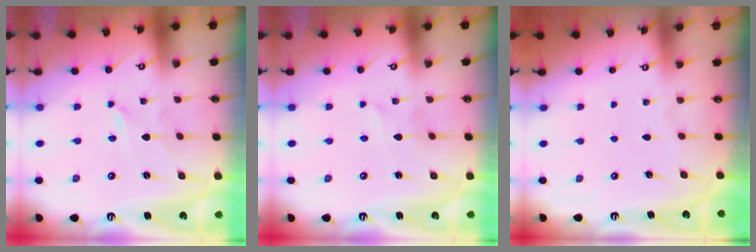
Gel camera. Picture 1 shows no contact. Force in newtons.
{"total": 1.9, "press": 1.9, "slide": 0.2}
{"total": 0.0}